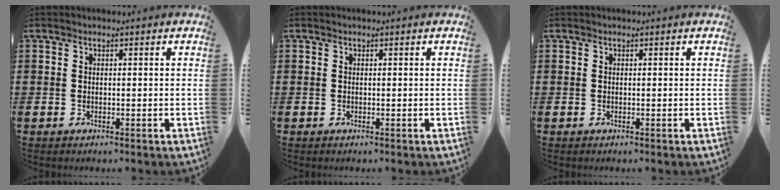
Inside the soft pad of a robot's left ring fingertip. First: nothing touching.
{"total": 0.0}
{"total": 0.0}